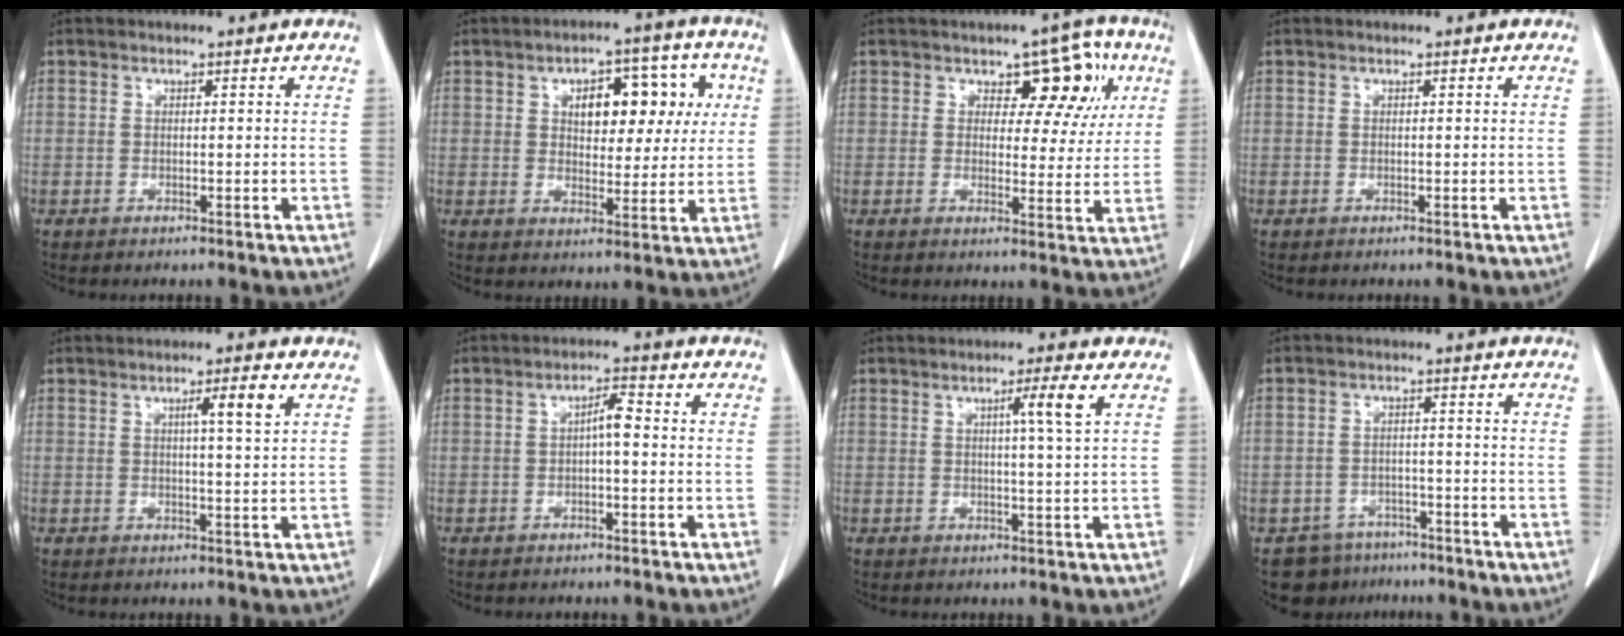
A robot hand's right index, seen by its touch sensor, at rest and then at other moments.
{"total": 10.6, "force": [3.0, 5.6, 8.5], "torque": [-0.110, 0.032, 0.045]}
{"total": 8.3, "force": [3.5, 4.8, 5.8], "torque": [-0.051, 0.023, 0.043]}
{"total": 0.0}
{"total": 3.9, "force": [1.6, -0.3, 3.6], "torque": [-0.059, -0.003, 0.025]}
{"total": 2.9, "force": [-0.1, 0.6, 2.9], "torque": [-0.051, 0.009, -0.002]}
{"total": 3.8, "force": [1.4, -1.0, 3.4], "torque": [-0.062, -0.006, 0.024]}
{"total": 6.2, "force": [-4.5, 4.3, 0.1], "torque": [0.008, 0.014, -0.062]}